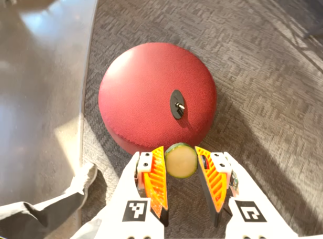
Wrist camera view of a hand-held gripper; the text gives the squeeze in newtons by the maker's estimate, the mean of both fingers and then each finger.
{"total": 6.1, "left": 5.8, "right": 6.4}